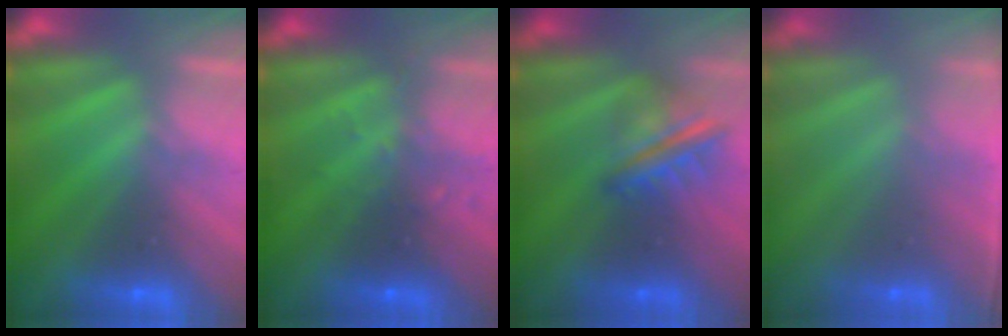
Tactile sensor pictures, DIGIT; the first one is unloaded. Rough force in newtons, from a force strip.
{"total": 2.8}
{"total": 3.3}
{"total": 1.3}